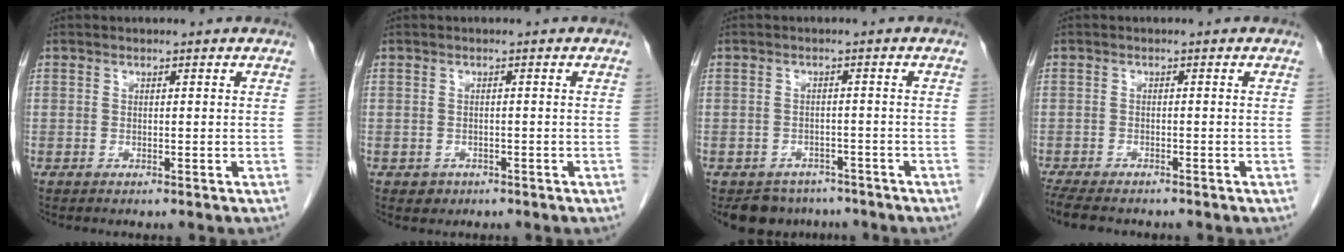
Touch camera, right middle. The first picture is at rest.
{"total": 1.5, "force": [-0.7, 1.2, 0.2], "torque": [-0.004, 0.004, -0.007]}
{"total": 5.9, "force": [-4.9, 3.3, 0.2], "torque": [0.008, 0.007, -0.067]}
{"total": 7.3, "force": [-6.1, 2.0, 3.4], "torque": [-0.058, -0.014, -0.097]}